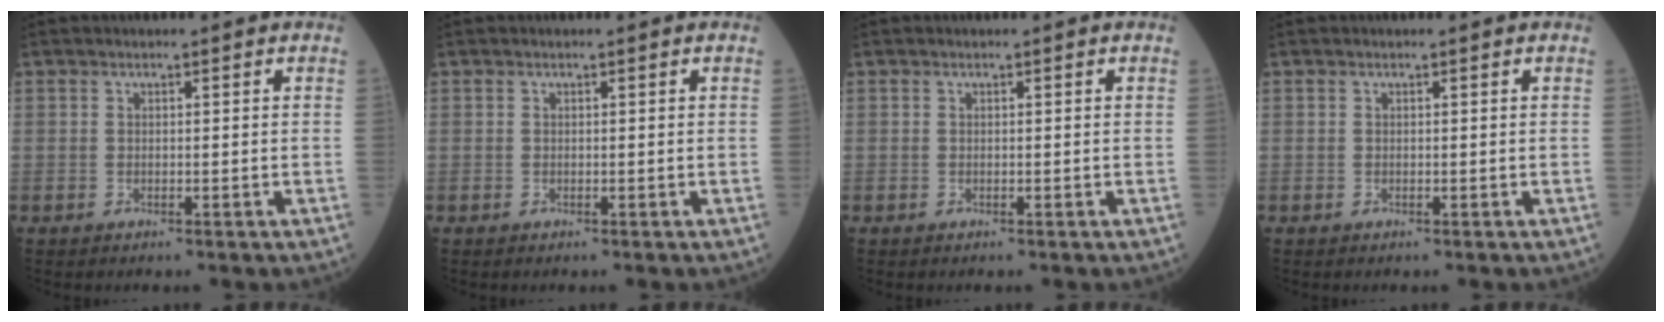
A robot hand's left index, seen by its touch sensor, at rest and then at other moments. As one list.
[{"total": 0.0}, {"total": 0.0}, {"total": 0.0}]